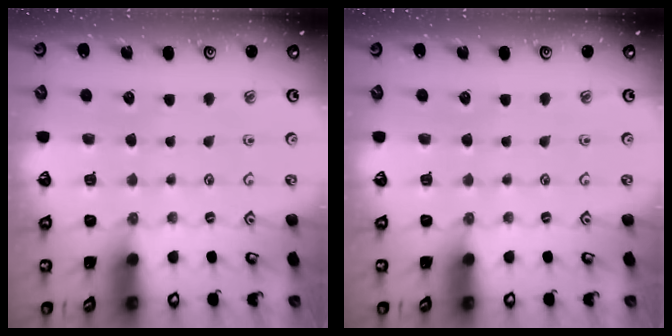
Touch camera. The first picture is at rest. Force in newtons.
{"total": 0.0}